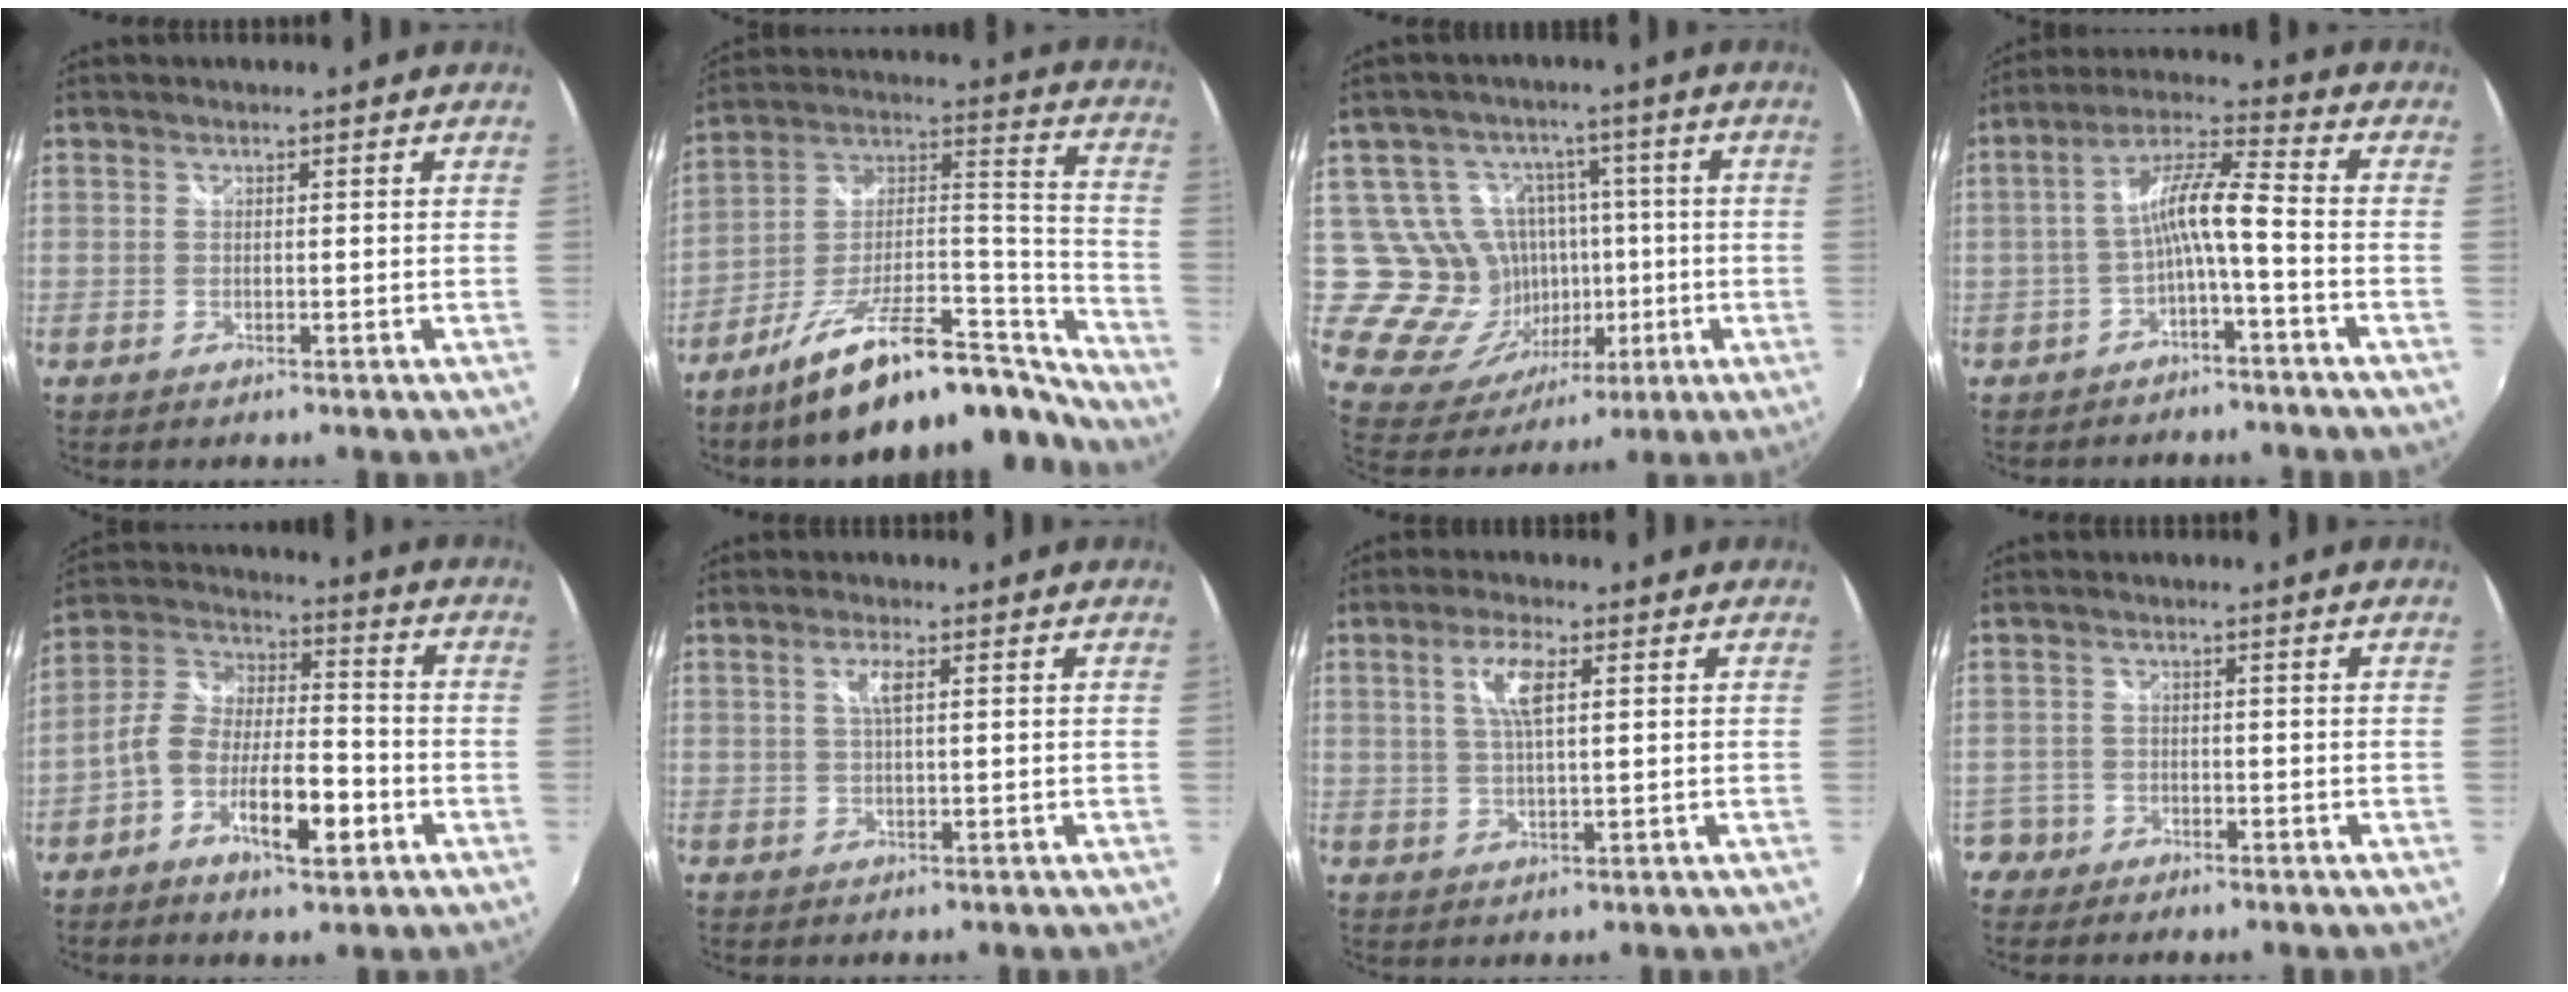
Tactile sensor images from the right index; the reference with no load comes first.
{"total": 24.2, "force": [-19.1, 6.6, 13.4], "torque": [-0.179, 0.022, -0.292]}
{"total": 14.2, "force": [-0.1, 13.3, 5.0], "torque": [-0.118, 0.018, 0.017]}
{"total": 7.8, "force": [-2.9, 0.7, 7.3], "torque": [-0.161, 0.017, -0.049]}
{"total": 12.0, "force": [-5.0, 5.0, 9.8], "torque": [-0.190, 0.016, -0.085]}
{"total": 2.7, "force": [0.8, 0.3, 2.5], "torque": [-0.048, 0.003, 0.013]}
{"total": 5.5, "force": [1.8, 1.3, 5.0], "torque": [-0.095, 0.004, 0.033]}
{"total": 2.9, "force": [-1.7, 2.3, -0.1], "torque": [-0.005, 0.010, -0.033]}